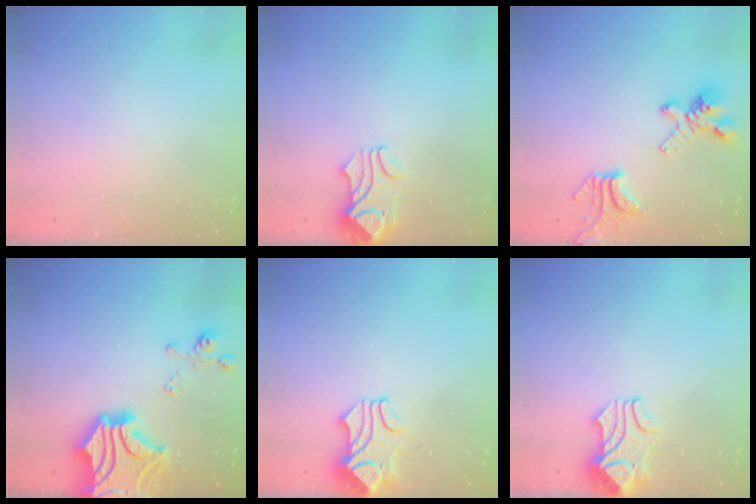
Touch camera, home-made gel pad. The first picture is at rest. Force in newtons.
{"total": 1.5, "press": 1.5, "slide": 0.5}
{"total": 6.5, "press": 6.1, "slide": 2.1}
{"total": 11.4, "press": 10.8, "slide": 3.6}
{"total": 2.2, "press": 2.1, "slide": 0.7}
{"total": 2.4, "press": 2.3, "slide": 0.9}